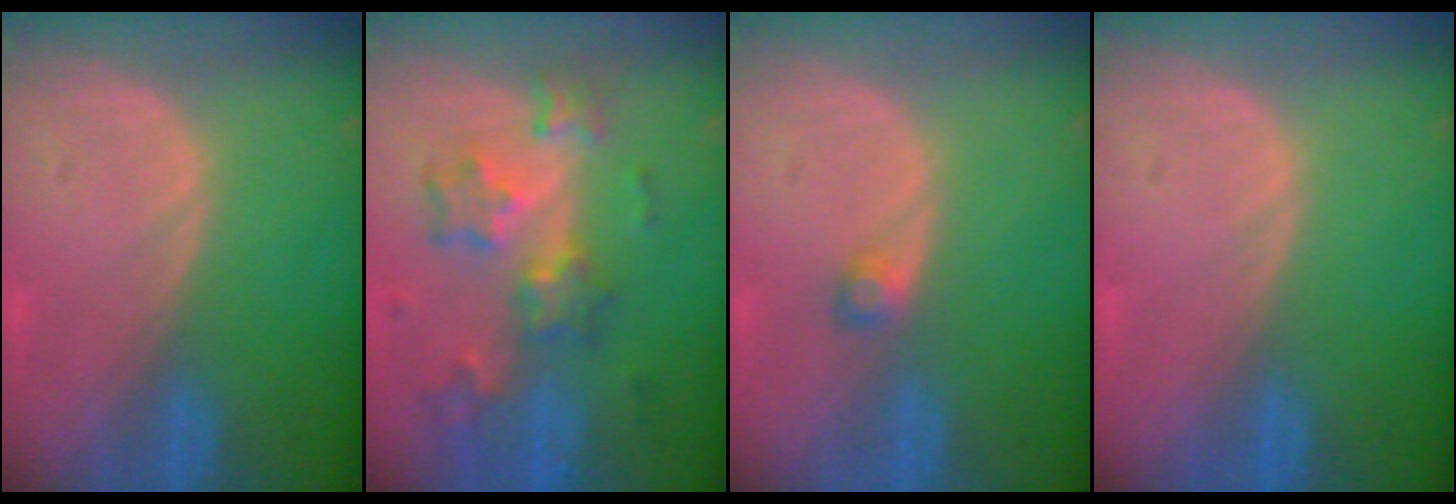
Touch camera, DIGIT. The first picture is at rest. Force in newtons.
{"total": 8.6, "press": 7.6, "slide": 4.0}
{"total": 1.6, "press": 1.6, "slide": 0.3}
{"total": 0.0}